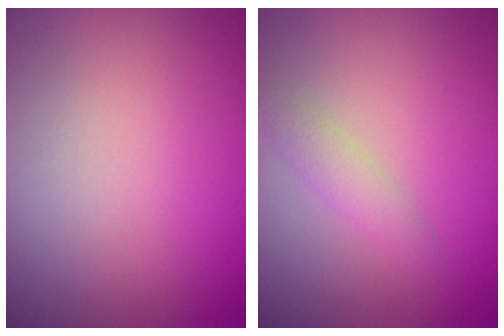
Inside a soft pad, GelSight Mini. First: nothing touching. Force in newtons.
{"total": 1.5, "press": 1.5, "slide": 0.0}